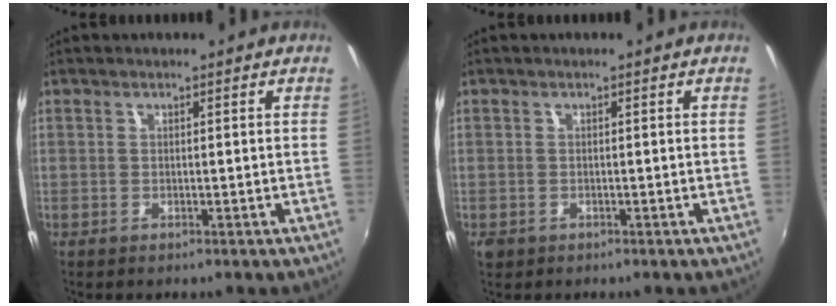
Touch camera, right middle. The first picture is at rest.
{"total": 1.7, "force": [-0.7, 1.3, 0.7], "torque": [-0.015, -0.005, -0.011]}